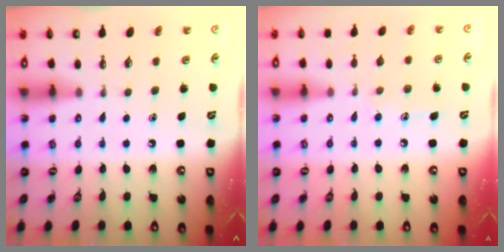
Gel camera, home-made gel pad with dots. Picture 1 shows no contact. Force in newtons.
{"total": 7.3, "press": 7.3, "slide": 0.4}